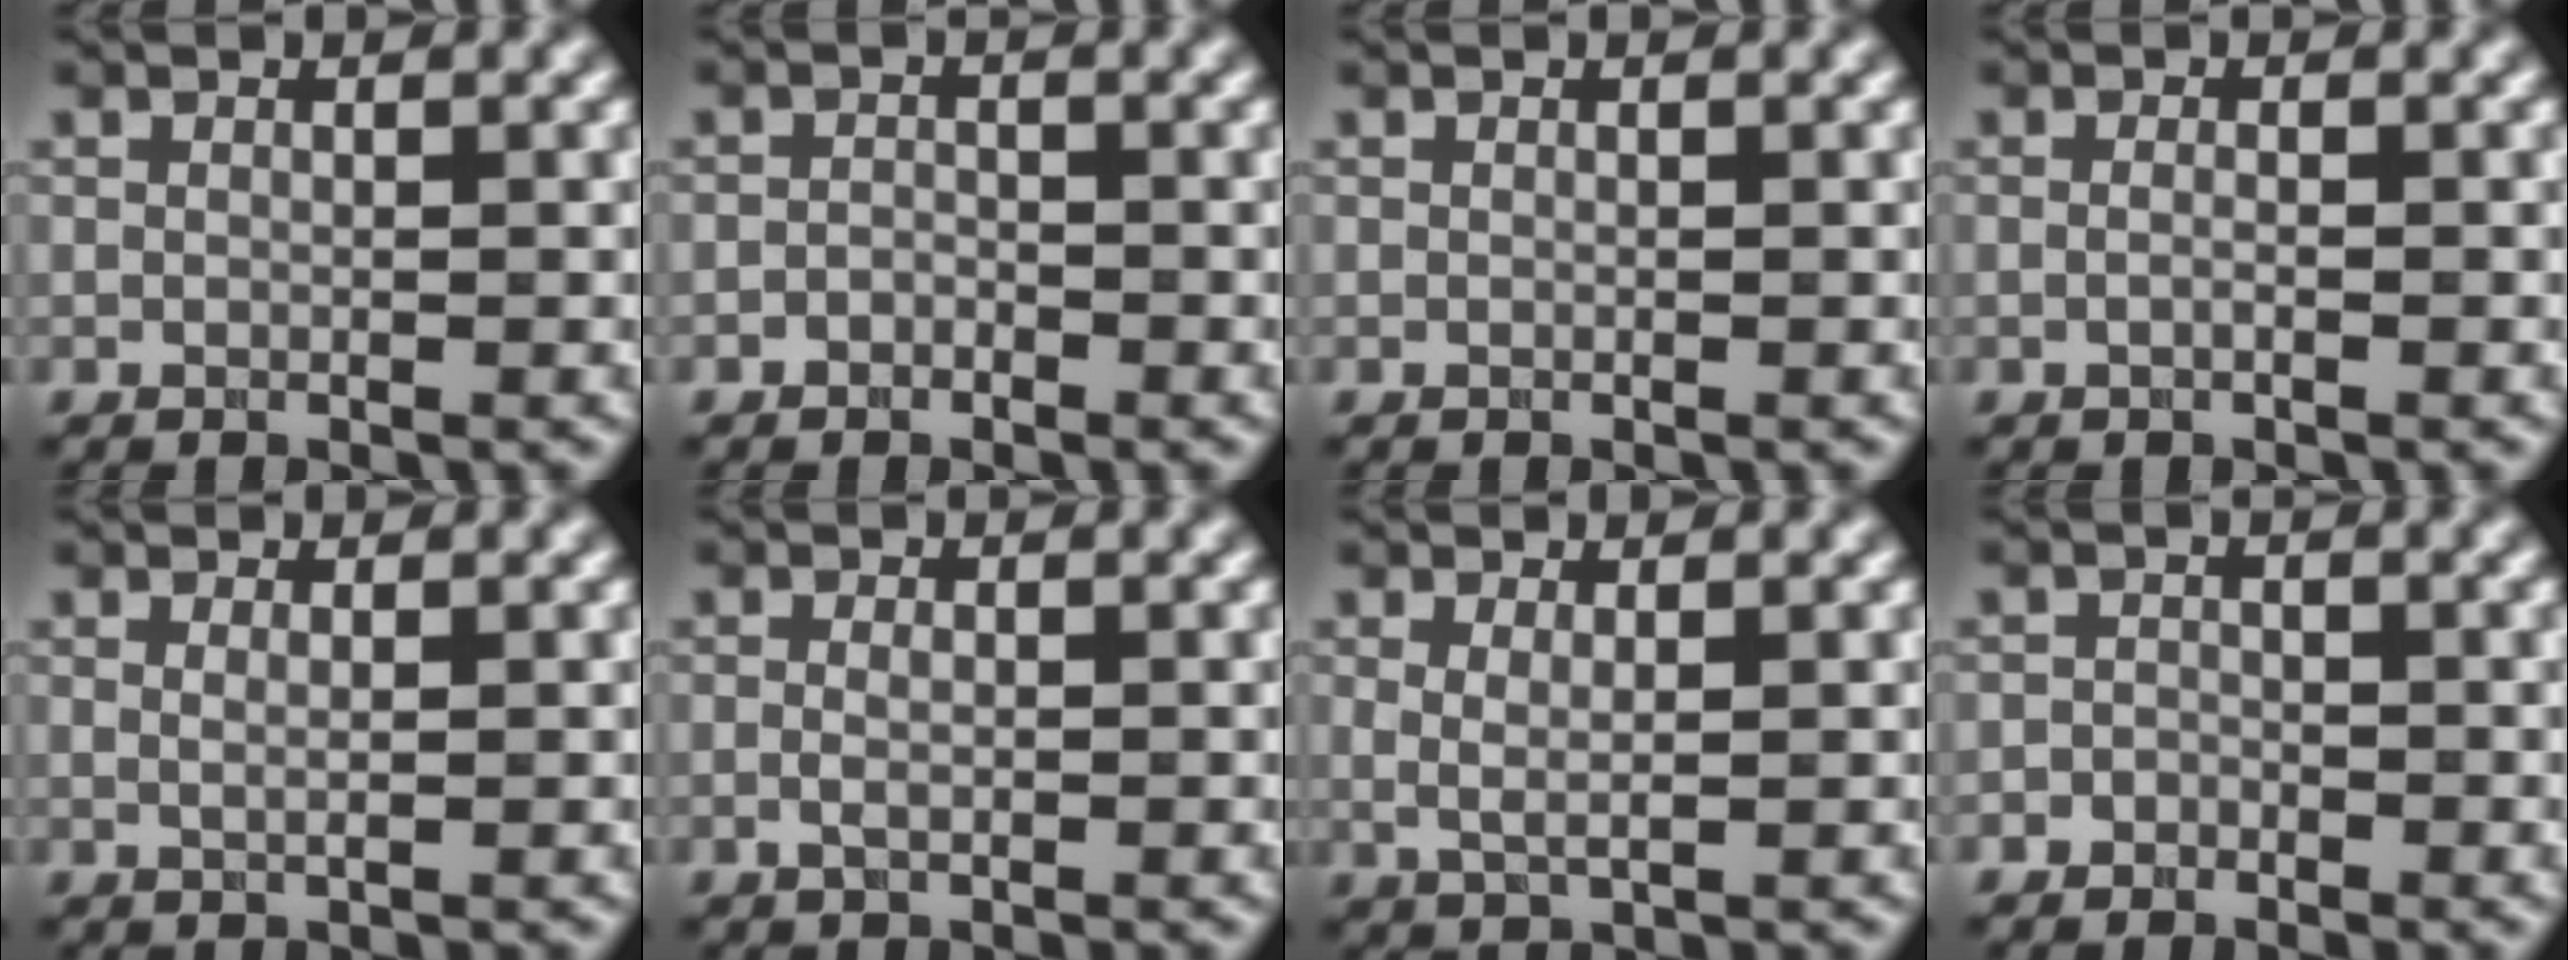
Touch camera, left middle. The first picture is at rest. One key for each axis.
{"total": 1.0, "fx": -0.7, "fy": 0.6, "fz": 0.4, "tx": -0.006, "ty": 0.000, "tz": -0.014}
{"total": 0.0}
{"total": 0.7, "fx": -0.1, "fy": 0.2, "fz": 0.7, "tx": -0.013, "ty": -0.009, "tz": -0.007}
{"total": 1.0, "fx": 0.3, "fy": 0.4, "fz": 0.9, "tx": -0.013, "ty": -0.002, "tz": 0.002}
{"total": 1.3, "fx": -0.2, "fy": 0.6, "fz": 1.1, "tx": -0.026, "ty": -0.002, "tz": -0.006}
{"total": 1.5, "fx": 0.4, "fy": 0.4, "fz": 1.4, "tx": -0.030, "ty": -0.006, "tz": 0.009}
{"total": 1.0, "fx": -0.7, "fy": 0.8, "fz": 0.1, "tx": 0.005, "ty": 0.002, "tz": -0.013}